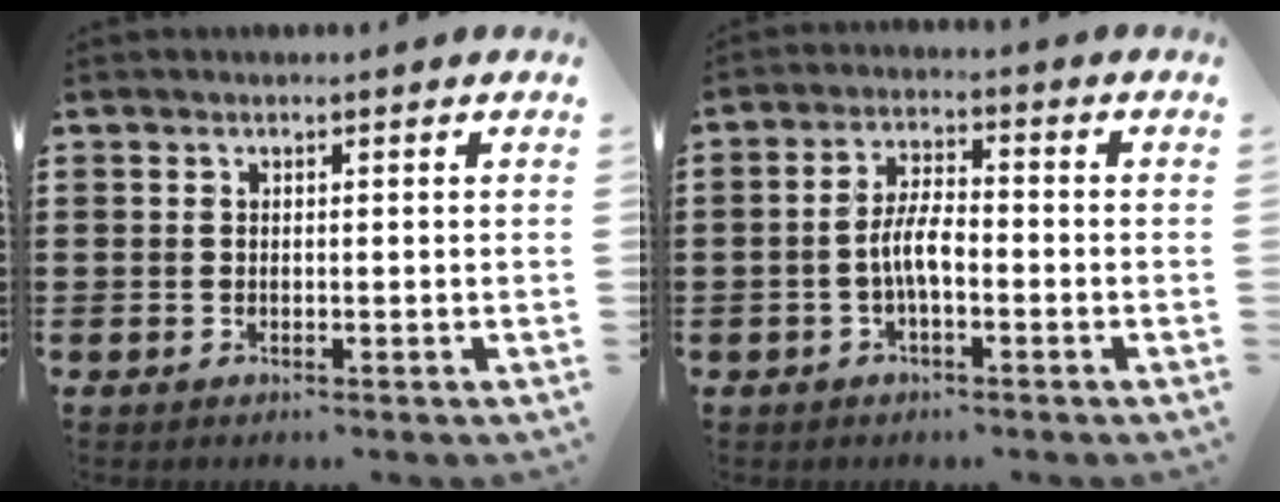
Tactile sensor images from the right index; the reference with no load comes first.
{"total": 5.3, "force": [-1.4, 1.9, 4.8], "torque": [-0.103, 0.002, -0.031]}